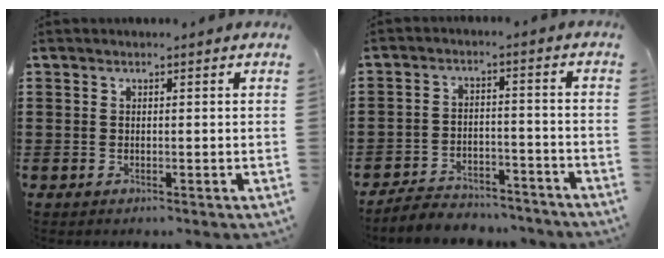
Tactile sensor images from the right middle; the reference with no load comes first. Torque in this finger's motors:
{"motor_torque": [1.62, -0.52, 0.21, 0.03]}